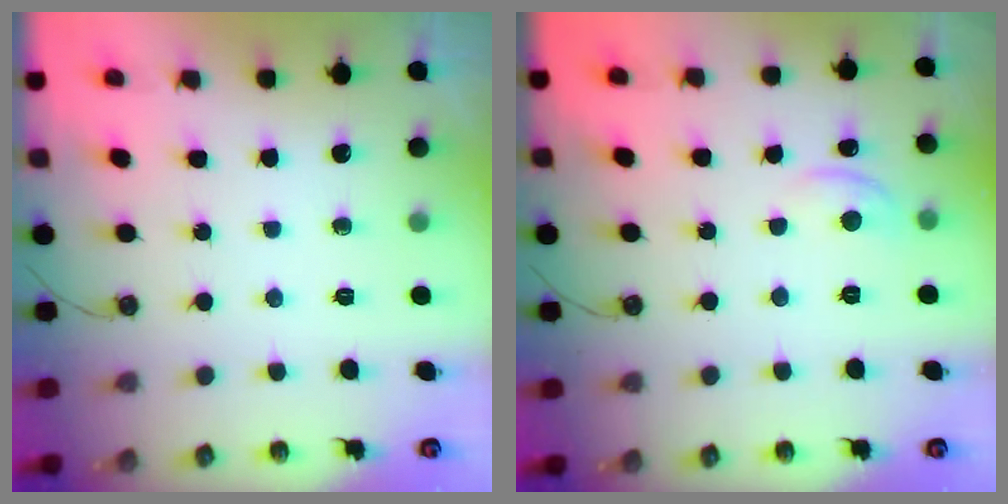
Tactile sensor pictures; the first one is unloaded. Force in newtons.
{"total": 0.8, "press": 0.5, "slide": 0.7}